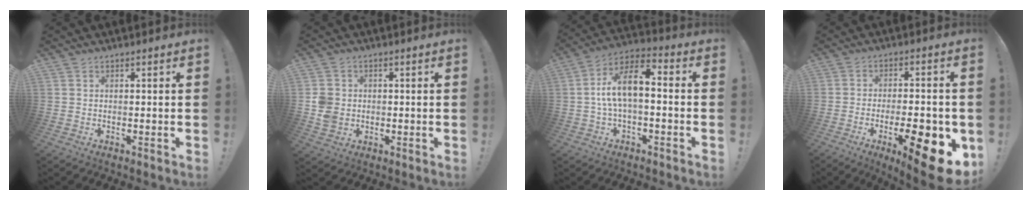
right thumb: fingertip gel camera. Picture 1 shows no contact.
{"total": 6.2, "force": [-0.1, 5.5, 2.8], "torque": [-0.062, 0.007, 0.001]}
{"total": 11.5, "force": [0.4, 5.2, 10.2], "torque": [-0.173, 0.005, 0.007]}
{"total": 17.7, "force": [-6.5, 6.0, 15.4], "torque": [-0.182, 0.030, -0.086]}